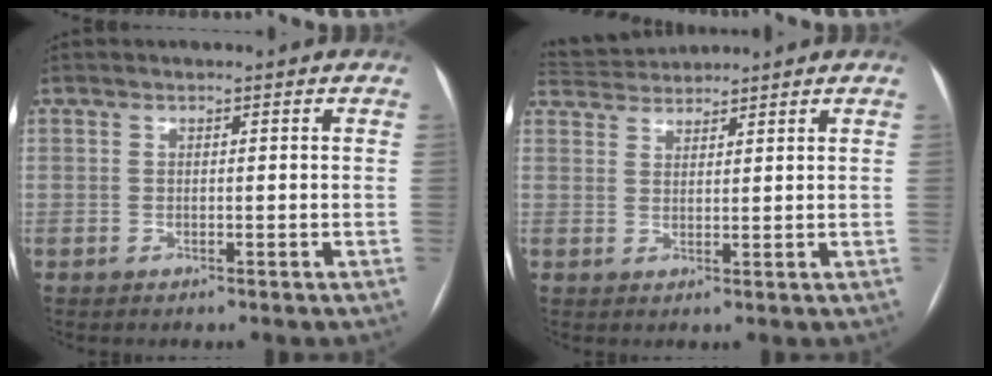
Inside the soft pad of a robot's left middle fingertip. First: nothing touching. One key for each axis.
{"total": 5.3, "fx": 5.2, "fy": 0.6, "fz": 0.6, "tx": -0.015, "ty": 0.032, "tz": 0.094}